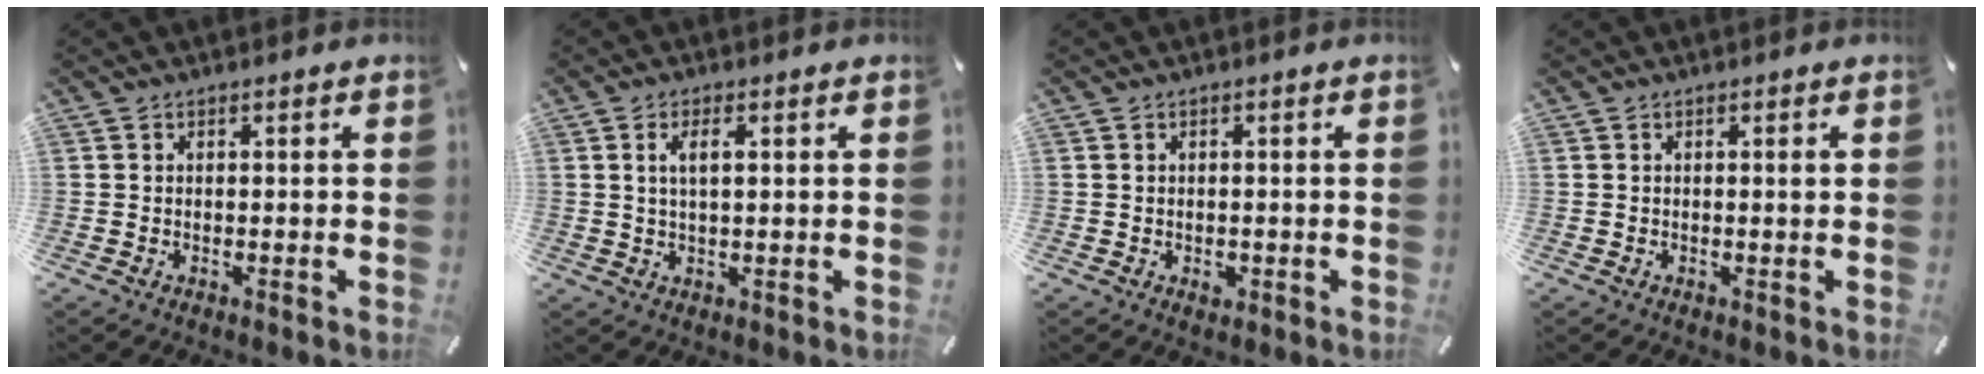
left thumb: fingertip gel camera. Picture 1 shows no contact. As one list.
[{"total": 4.2, "force": [1.1, 1.4, 3.8], "torque": [-0.078, 0.006, 0.017]}, {"total": 1.7, "force": [-0.4, 1.3, 1.0], "torque": [-0.018, 0.002, -0.007]}, {"total": 0.9, "force": [0.2, 0.1, 0.9], "torque": [-0.009, -0.001, 0.000]}]